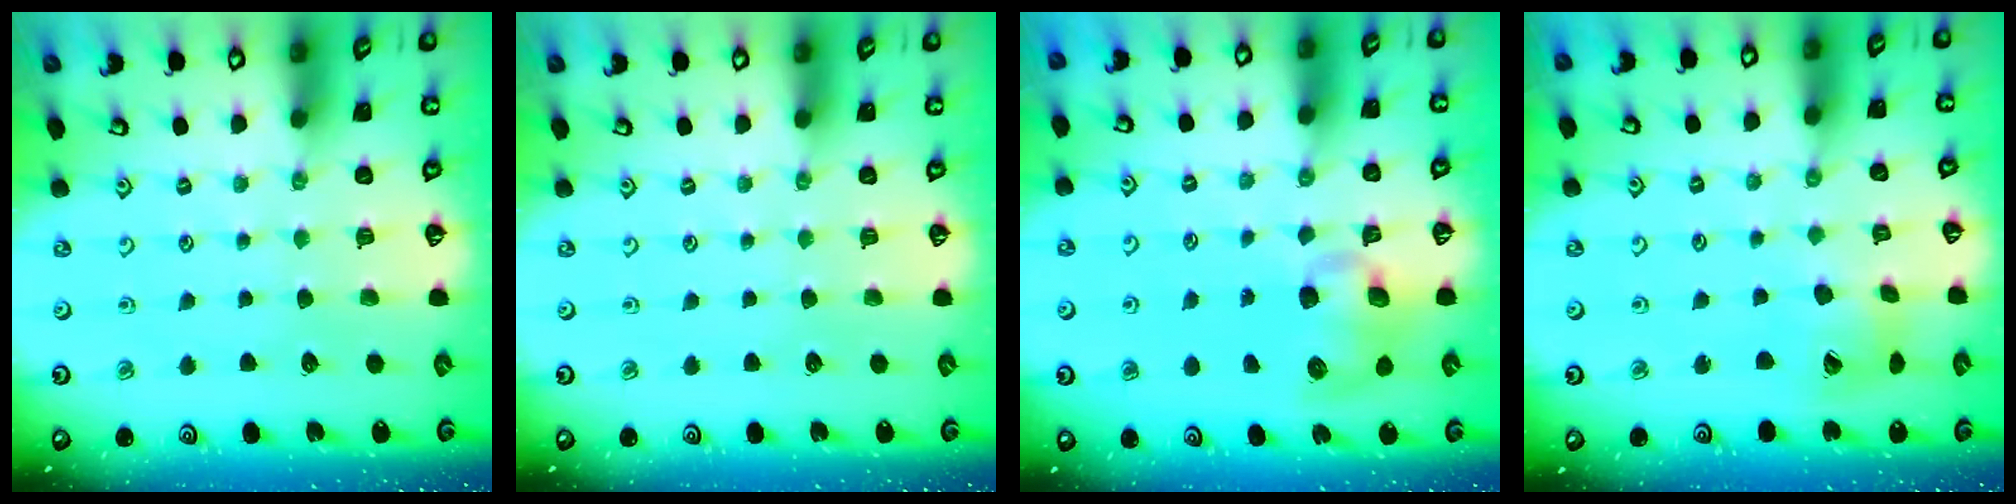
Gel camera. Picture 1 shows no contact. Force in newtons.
{"total": 0.0}
{"total": 9.6, "press": 9.5, "slide": 1.5}
{"total": 10.4, "press": 10.4, "slide": 1.3}